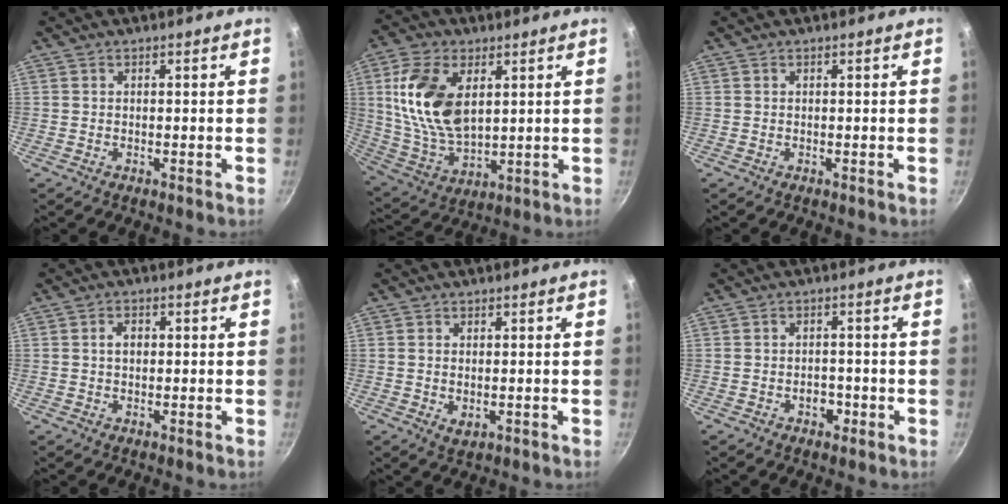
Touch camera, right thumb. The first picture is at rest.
{"total": 16.3, "force": [4.2, 9.5, 12.6], "torque": [-0.231, -0.017, 0.092]}
{"total": 0.0}
{"total": 2.3, "force": [0.2, 1.6, 1.6], "torque": [-0.017, 0.007, 0.003]}
{"total": 2.3, "force": [-0.2, 1.4, 1.8], "torque": [-0.031, -0.008, 0.000]}
{"total": 2.8, "force": [-1.3, 2.1, 1.5], "torque": [-0.006, 0.011, -0.018]}